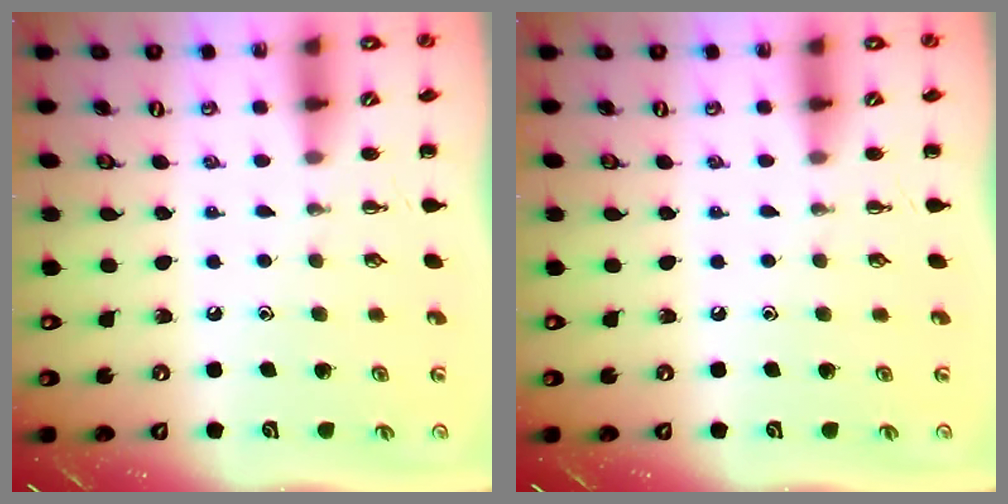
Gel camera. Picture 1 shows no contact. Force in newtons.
{"total": 0.0}